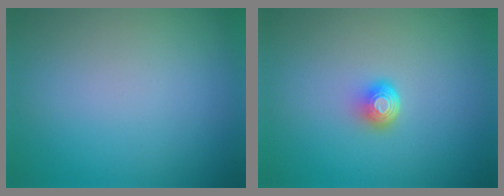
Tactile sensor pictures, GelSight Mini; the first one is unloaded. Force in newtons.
{"total": 2.0, "press": 1.3, "slide": 1.6}